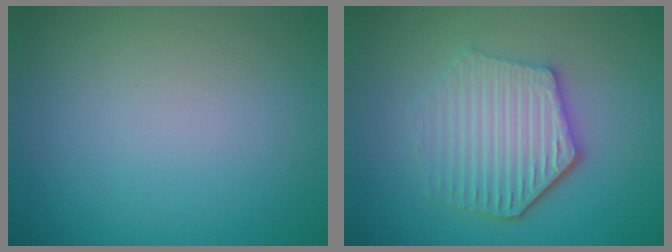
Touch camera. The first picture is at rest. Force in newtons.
{"total": 5.3, "press": 4.3, "slide": 3.0}